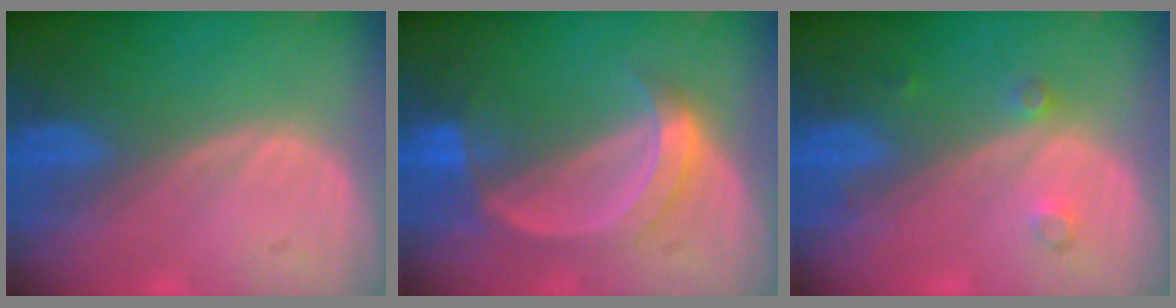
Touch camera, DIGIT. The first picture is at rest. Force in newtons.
{"total": 5.6, "press": 5.3, "slide": 1.7}
{"total": 2.1, "press": 1.8, "slide": 1.1}